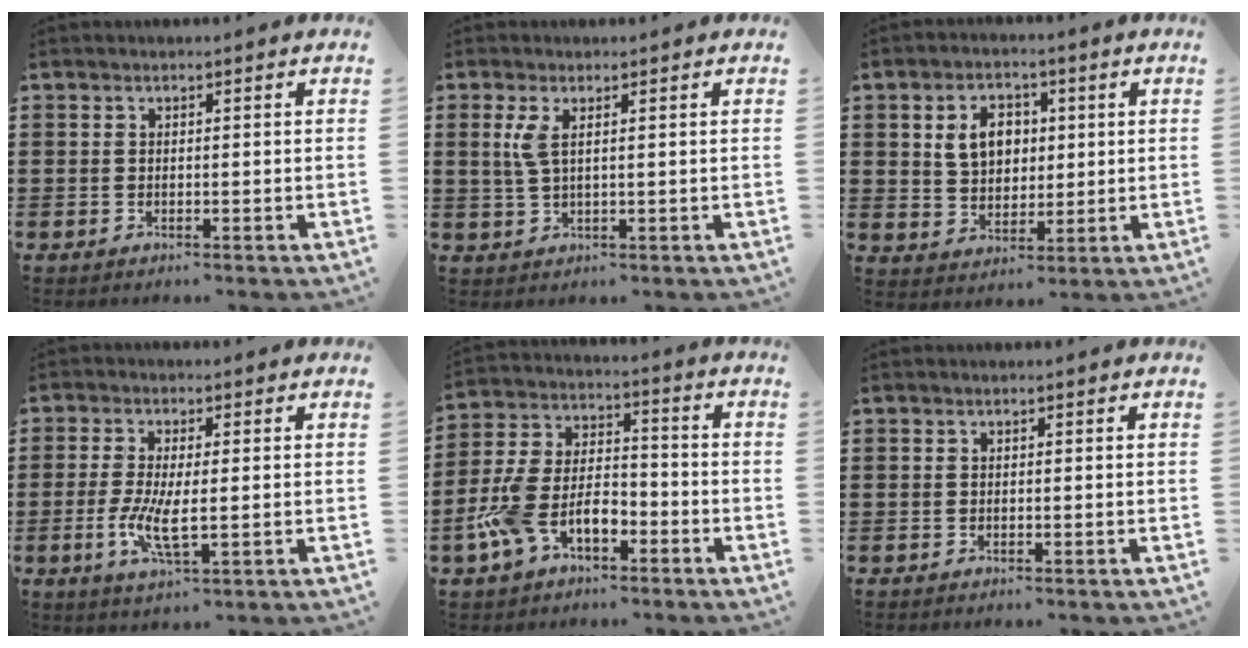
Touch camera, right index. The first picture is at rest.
{"total": 2.9, "force": [1.0, 0.9, 2.6], "torque": [-0.062, 0.002, 0.014]}
{"total": 6.3, "force": [1.6, 4.9, 3.6], "torque": [-0.081, 0.014, 0.025]}
{"total": 6.2, "force": [-0.9, 1.9, 5.8], "torque": [-0.122, -0.005, -0.020]}
{"total": 8.3, "force": [-3.9, 4.7, 5.6], "torque": [-0.141, 0.002, -0.079]}
{"total": 0.0}